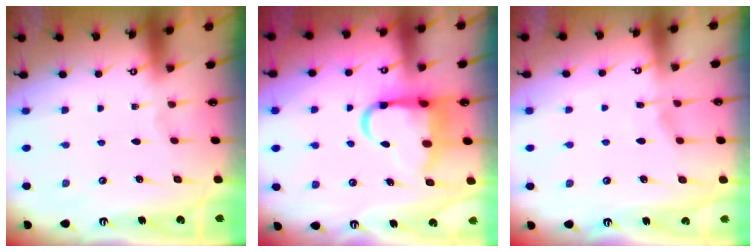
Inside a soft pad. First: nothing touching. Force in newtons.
{"total": 12.2, "press": 12.1, "slide": 1.9}
{"total": 2.5, "press": 2.5, "slide": 0.4}